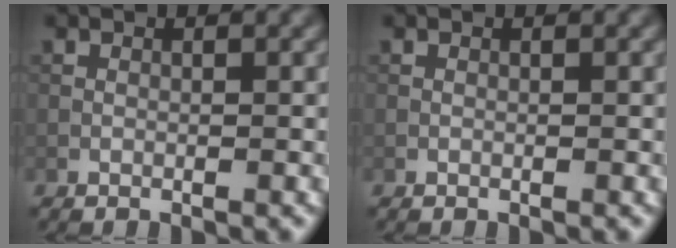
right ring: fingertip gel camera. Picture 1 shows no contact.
{"total": 0.0}